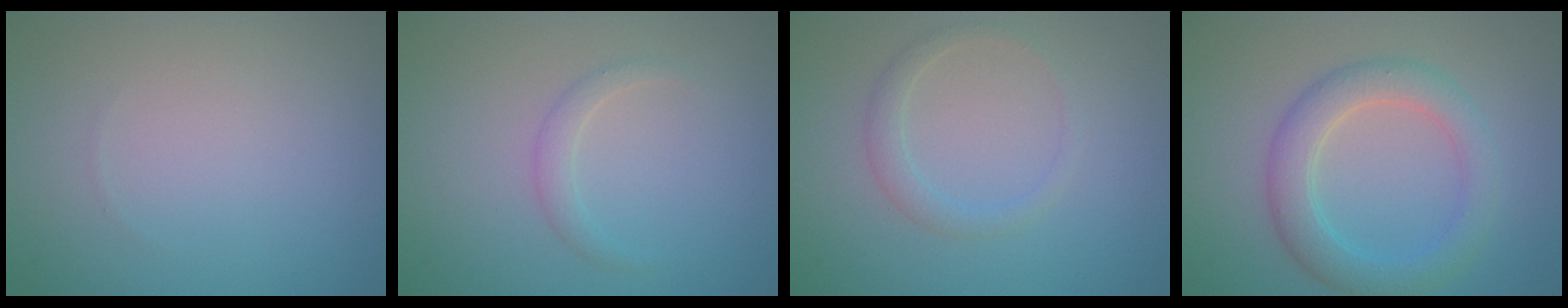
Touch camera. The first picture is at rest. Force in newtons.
{"total": 1.2, "press": 1.2, "slide": 0.0}
{"total": 1.6, "press": 1.6, "slide": 0.0}
{"total": 4.2, "press": 4.2, "slide": 0.1}